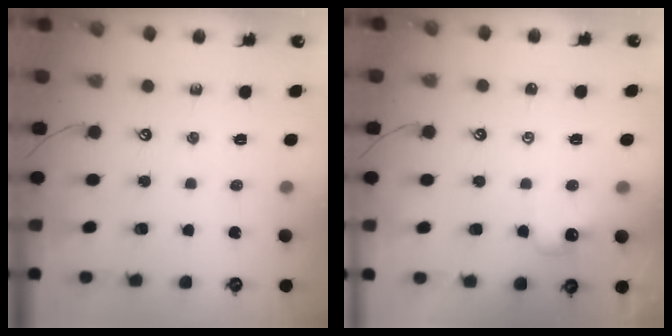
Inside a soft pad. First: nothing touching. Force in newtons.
{"total": 3.2, "press": 3.1, "slide": 0.6}